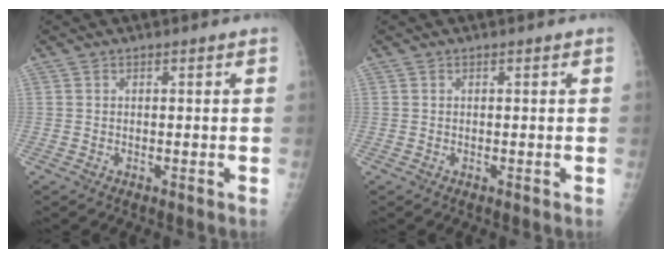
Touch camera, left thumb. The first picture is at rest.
{"total": 0.0}